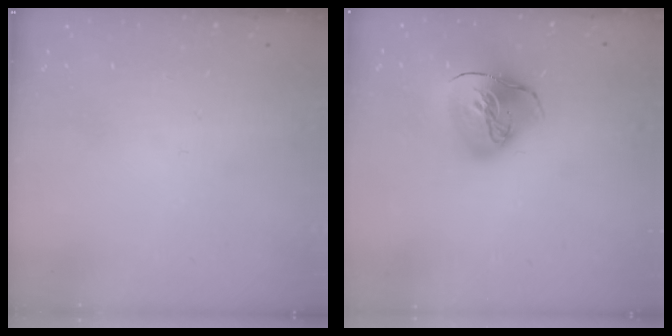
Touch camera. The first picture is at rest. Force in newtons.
{"total": 16.4, "press": 16.3, "slide": 1.7}